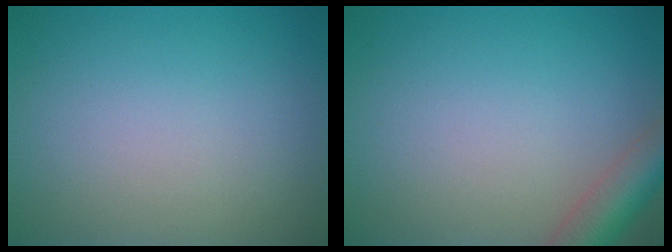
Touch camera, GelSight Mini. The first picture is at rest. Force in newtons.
{"total": 4.2, "press": 4.2, "slide": 0.2}